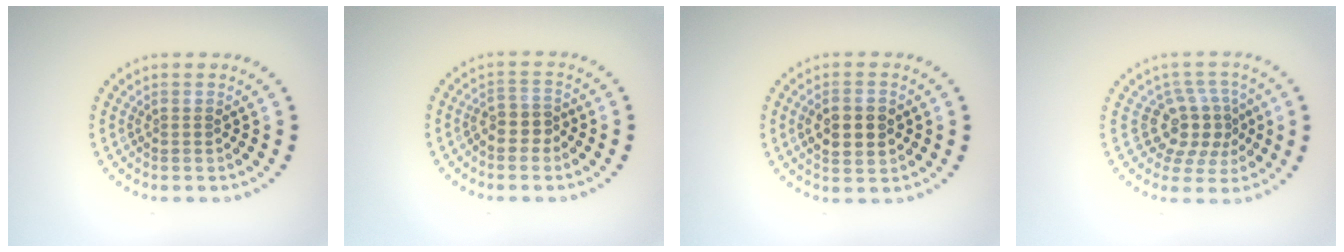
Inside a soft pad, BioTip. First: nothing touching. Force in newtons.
{"total": 2.5, "press": 2.2, "slide": 1.1}
{"total": 4.5, "press": 4.5, "slide": 0.3}
{"total": 3.8, "press": 3.1, "slide": 2.2}